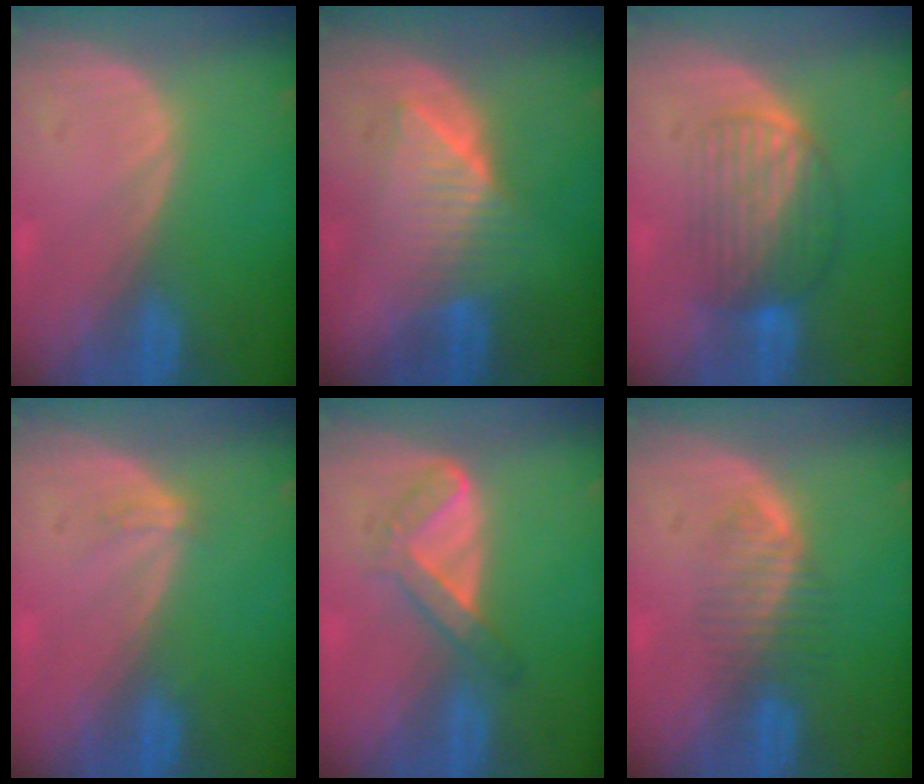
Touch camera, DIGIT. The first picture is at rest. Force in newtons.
{"total": 6.4, "press": 6.3, "slide": 1.1}
{"total": 6.8, "press": 6.5, "slide": 2.0}
{"total": 1.5, "press": 1.1, "slide": 1.0}
{"total": 4.4, "press": 4.3, "slide": 1.1}
{"total": 3.9, "press": 3.9, "slide": 0.8}